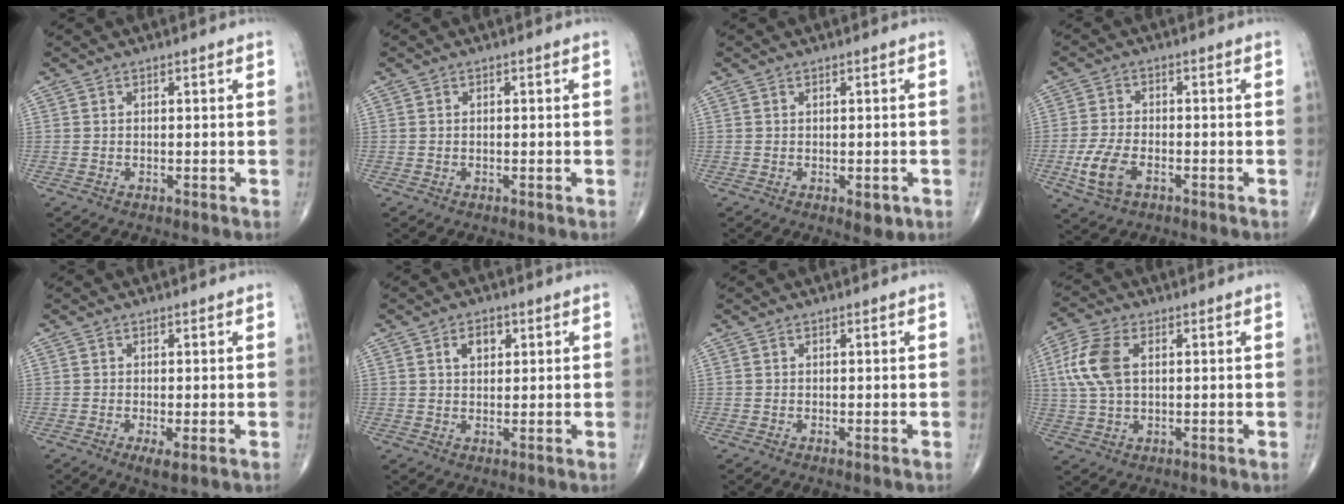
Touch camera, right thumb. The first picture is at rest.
{"total": 0.0}
{"total": 2.6, "force": [-0.8, 1.3, 2.1], "torque": [-0.016, -0.003, -0.006]}
{"total": 7.0, "force": [-2.7, 3.8, 5.2], "torque": [-0.114, 0.008, -0.050]}
{"total": 2.5, "force": [-0.8, 0.6, 2.3], "torque": [-0.046, -0.010, -0.015]}
{"total": 3.8, "force": [1.5, 2.4, 2.4], "torque": [-0.026, -0.002, 0.023]}
{"total": 0.0}
{"total": 9.5, "force": [2.0, 5.4, 7.6], "torque": [-0.178, 0.010, 0.038]}